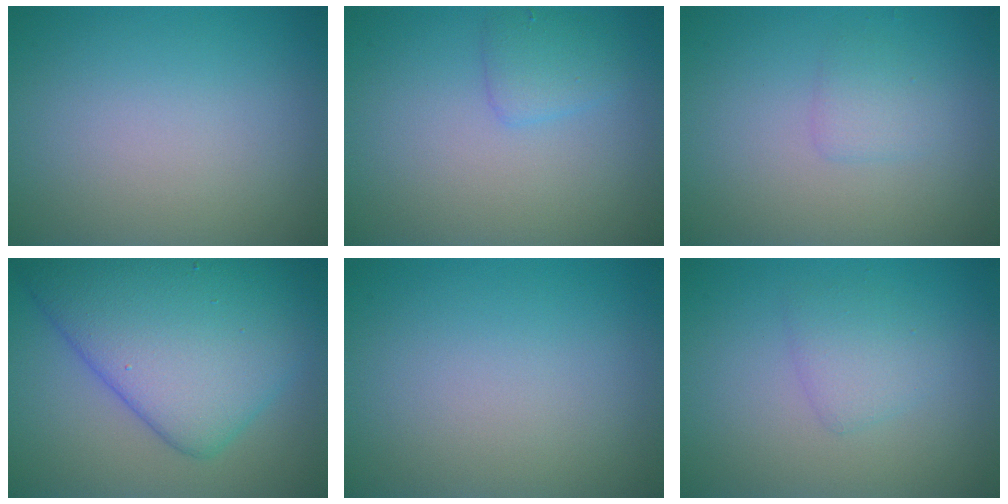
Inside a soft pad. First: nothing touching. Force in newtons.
{"total": 1.7, "press": 1.7, "slide": 0.1}
{"total": 1.3, "press": 1.3, "slide": 0.1}
{"total": 10.6, "press": 10.6, "slide": 0.3}
{"total": 0.0}
{"total": 1.9, "press": 1.9, "slide": 0.1}